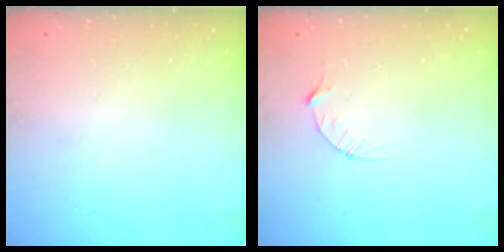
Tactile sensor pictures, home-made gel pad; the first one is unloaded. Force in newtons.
{"total": 3.2, "press": 3.2, "slide": 0.3}